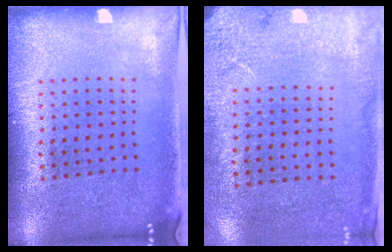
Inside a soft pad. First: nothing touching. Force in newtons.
{"total": 2.7, "press": 2.2, "slide": 1.6}